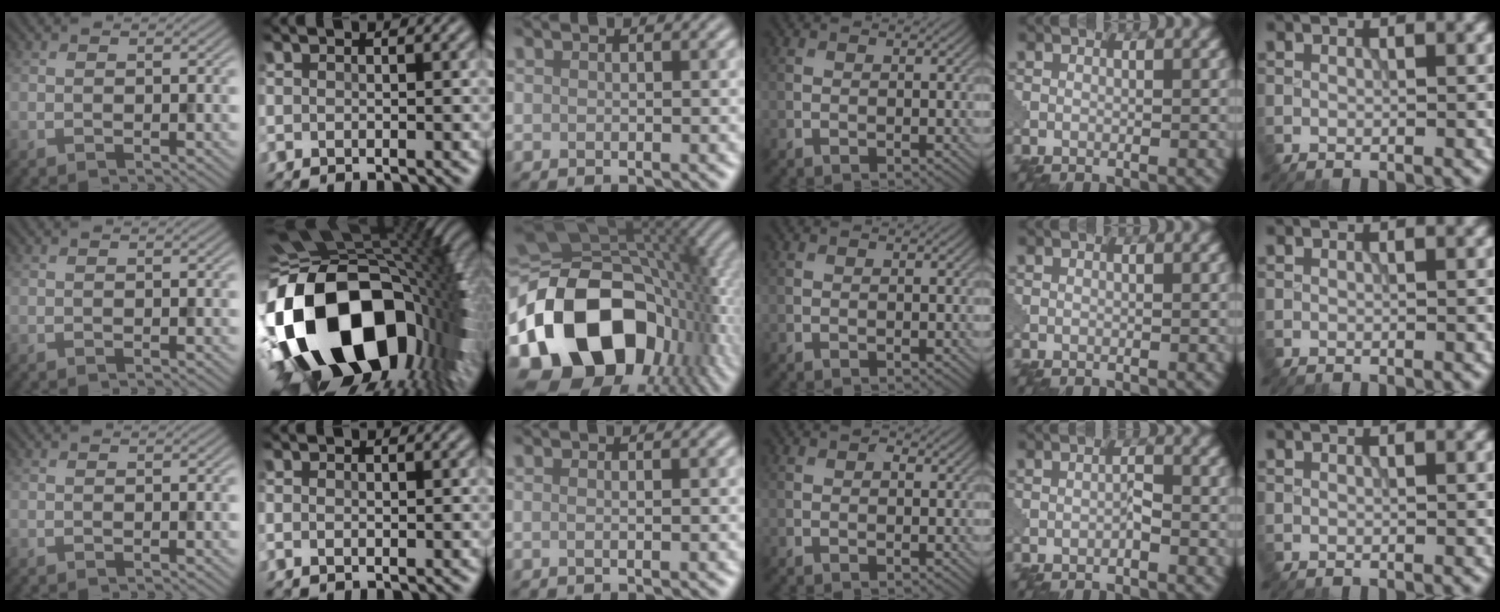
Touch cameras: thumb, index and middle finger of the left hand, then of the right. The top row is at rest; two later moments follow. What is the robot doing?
{"motion": "disassemble", "object": "puzzle pieces"}